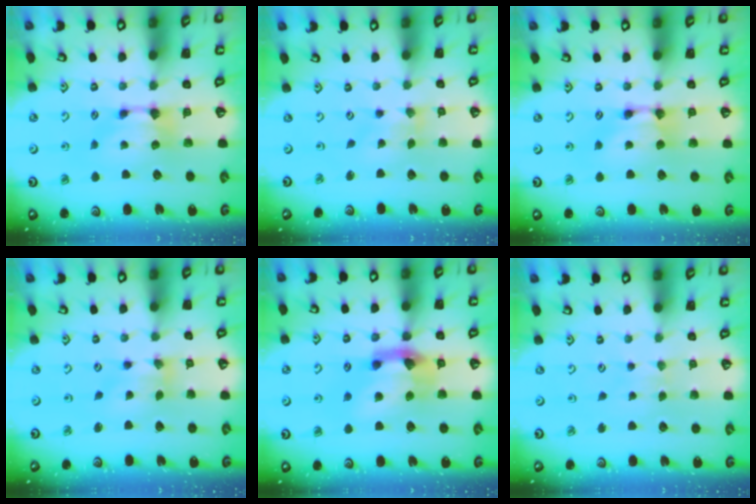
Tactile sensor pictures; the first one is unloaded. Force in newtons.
{"total": 2.1, "press": 1.8, "slide": 1.0}
{"total": 1.5, "press": 1.5, "slide": 0.1}
{"total": 2.0, "press": 1.3, "slide": 1.5}
{"total": 5.5, "press": 5.1, "slide": 2.1}
{"total": 3.6, "press": 3.6, "slide": 0.1}